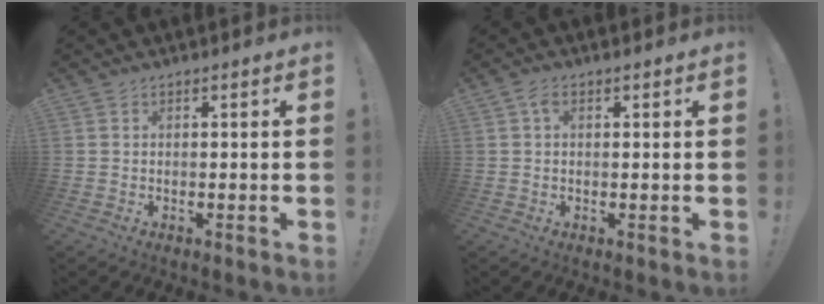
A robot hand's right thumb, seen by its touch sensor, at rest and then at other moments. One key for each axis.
{"total": 2.1, "fx": 0.7, "fy": 1.0, "fz": 1.8, "tx": -0.037, "ty": 0.002, "tz": 0.011}